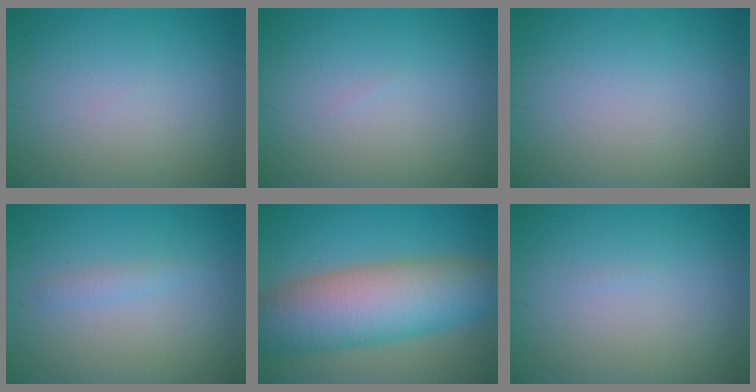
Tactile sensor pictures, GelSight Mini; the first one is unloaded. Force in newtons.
{"total": 0.0}
{"total": 0.0}
{"total": 1.0, "press": 0.9, "slide": 0.1}
{"total": 11.0, "press": 11.0, "slide": 0.4}
{"total": 0.0}